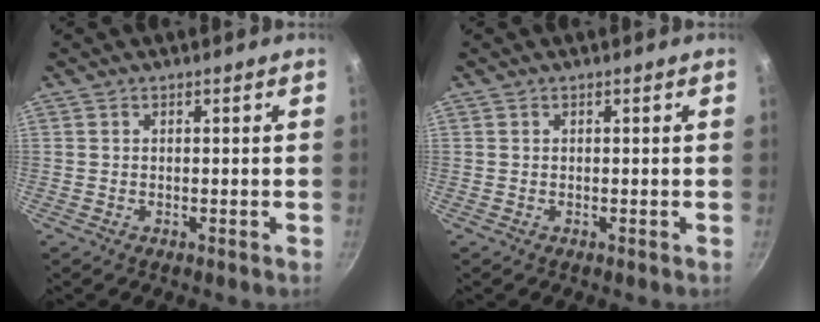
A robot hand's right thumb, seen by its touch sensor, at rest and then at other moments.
{"total": 0.0}